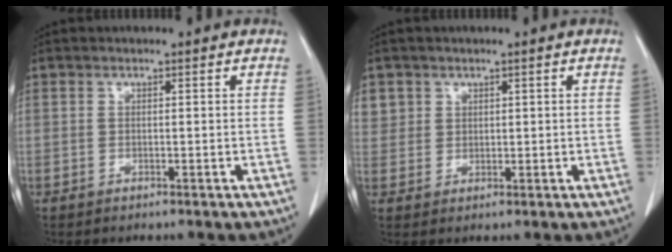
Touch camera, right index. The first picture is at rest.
{"total": 3.9, "force": [1.9, 3.5, 0.1], "torque": [0.009, 0.008, 0.037]}